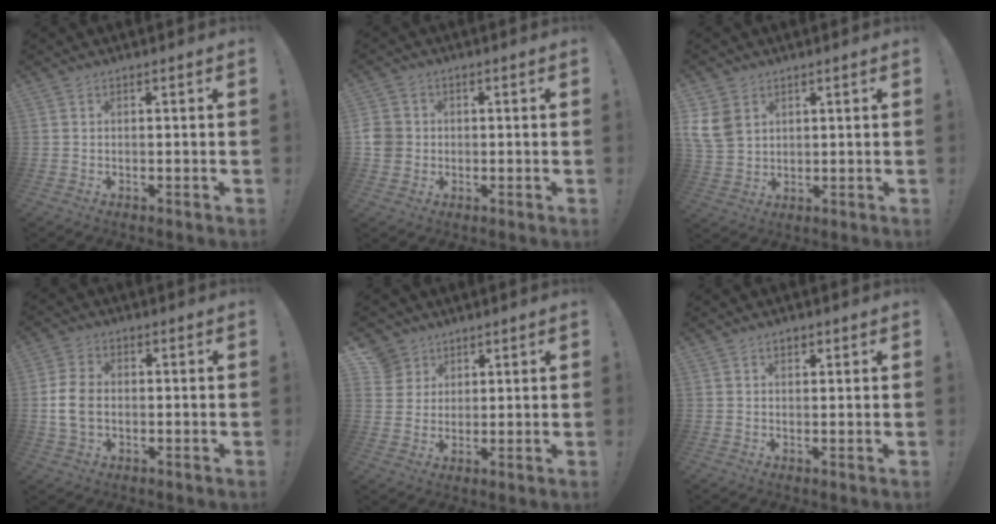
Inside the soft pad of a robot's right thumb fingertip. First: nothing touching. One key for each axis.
{"total": 5.5, "fx": -0.5, "fy": 5.0, "fz": 2.1, "tx": -0.045, "ty": 0.008, "tz": -0.007}
{"total": 8.8, "fx": 3.6, "fy": 6.6, "fz": 4.7, "tx": -0.094, "ty": -0.015, "tz": 0.073}
{"total": 8.2, "fx": -0.4, "fy": 5.7, "fz": 5.8, "tx": -0.108, "ty": 0.005, "tz": -0.005}
{"total": 6.7, "fx": 4.0, "fy": 5.3, "fz": 0.6, "tx": -0.015, "ty": -0.026, "tz": 0.079}
{"total": 1.5, "fx": 0.9, "fy": 1.1, "fz": 0.6, "tx": -0.003, "ty": -0.003, "tz": 0.014}